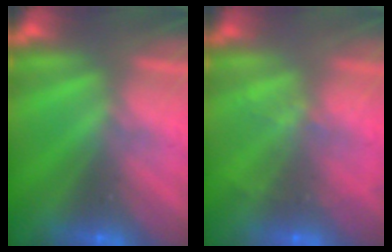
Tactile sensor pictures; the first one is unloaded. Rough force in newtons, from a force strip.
{"total": 2.3}